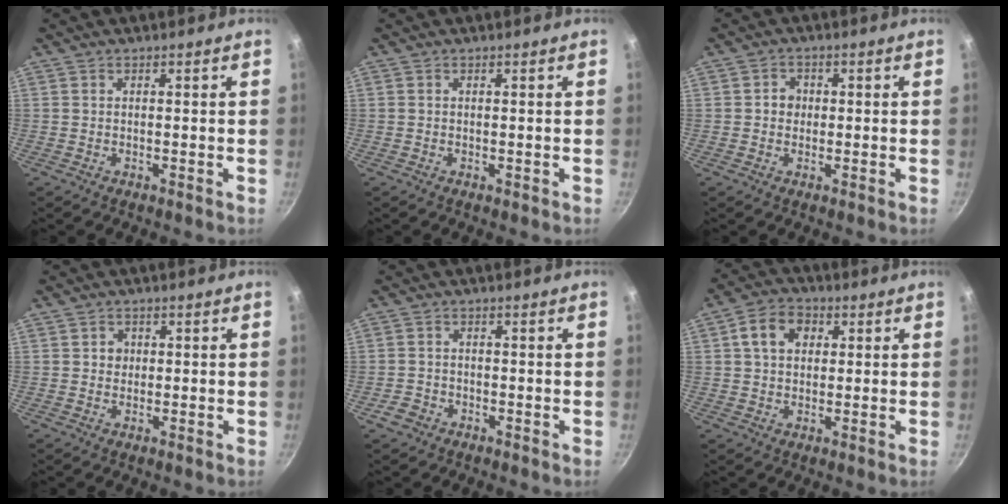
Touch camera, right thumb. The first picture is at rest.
{"total": 0.0}
{"total": 2.8, "force": [0.0, 2.5, 1.2], "torque": [-0.002, 0.006, -0.003]}
{"total": 2.0, "force": [0.2, 1.9, 0.7], "torque": [0.002, 0.002, 0.000]}
{"total": 2.9, "force": [-1.7, 2.1, 0.9], "torque": [-0.016, 0.019, -0.030]}
{"total": 7.6, "force": [2.0, 5.7, 4.5], "torque": [-0.057, 0.011, 0.024]}